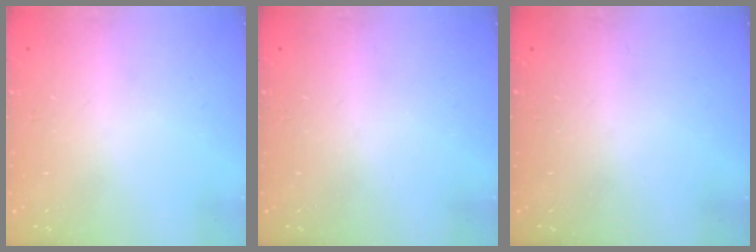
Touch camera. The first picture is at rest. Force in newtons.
{"total": 0.0}
{"total": 0.0}